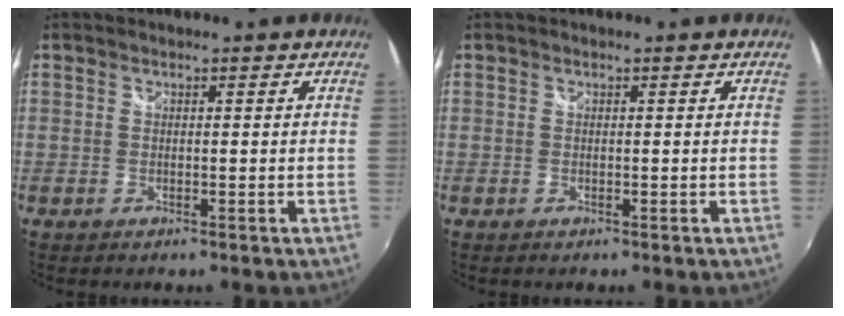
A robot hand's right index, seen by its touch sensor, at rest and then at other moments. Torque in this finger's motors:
{"motor_torque": [-0.09, 0.09, 0.00, 0.00]}